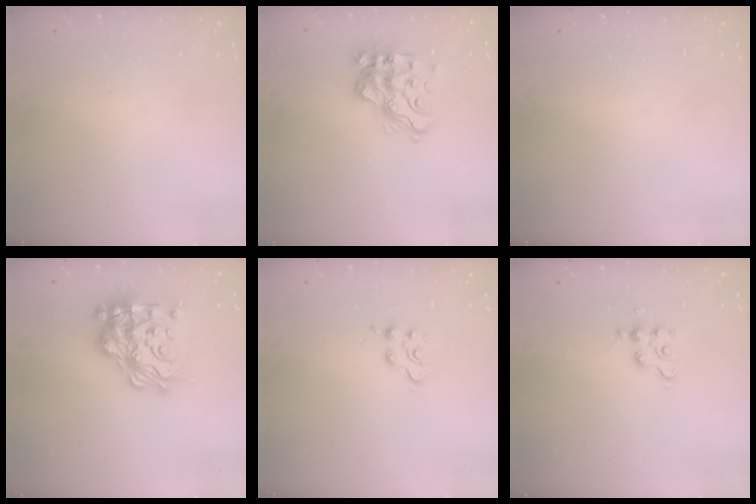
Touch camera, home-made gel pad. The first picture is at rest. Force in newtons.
{"total": 16.7, "press": 16.3, "slide": 3.8}
{"total": 0.0}
{"total": 26.4, "press": 26.3, "slide": 2.0}
{"total": 5.2, "press": 5.2, "slide": 0.6}
{"total": 3.3, "press": 3.3, "slide": 0.2}